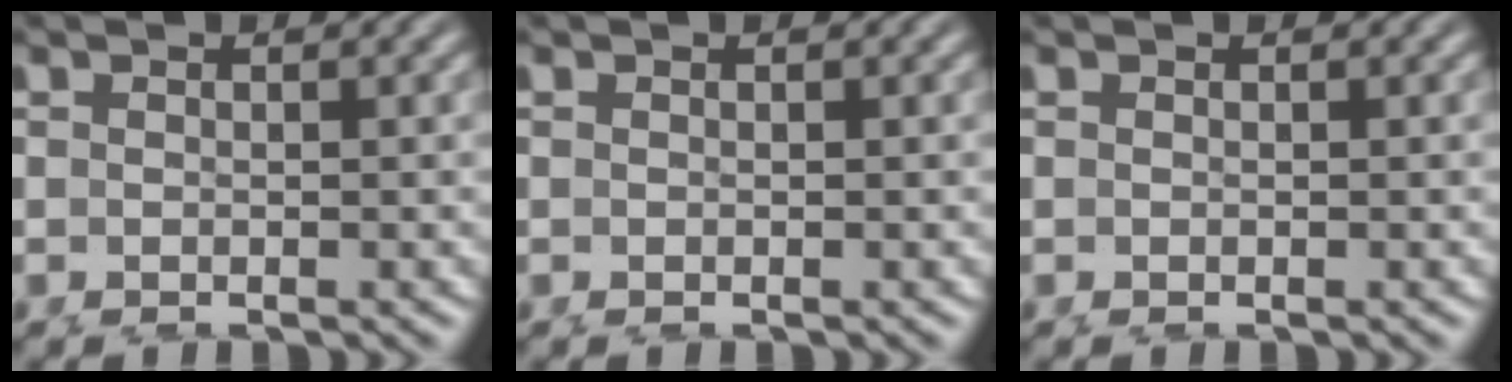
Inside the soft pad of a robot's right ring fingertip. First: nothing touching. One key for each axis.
{"total": 0.0}
{"total": 0.0}